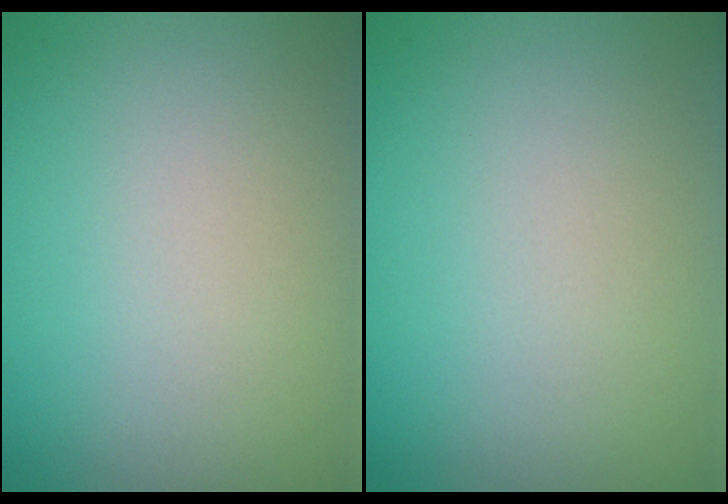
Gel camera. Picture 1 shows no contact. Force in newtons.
{"total": 0.0}